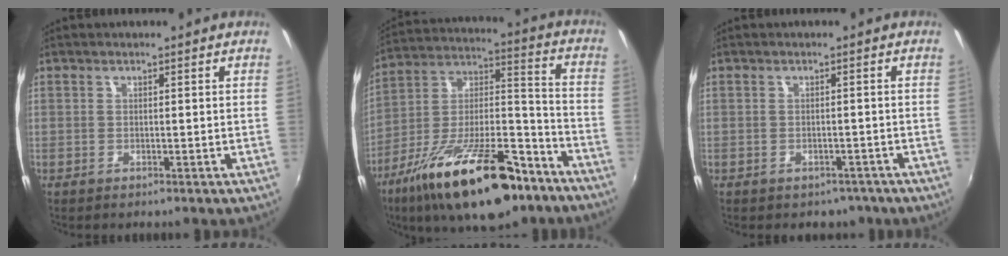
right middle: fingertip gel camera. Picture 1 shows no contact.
{"total": 25.5, "force": [-15.7, 9.4, 17.7], "torque": [-0.306, -0.015, -0.249]}
{"total": 4.0, "force": [-2.8, 2.7, 1.1], "torque": [-0.023, -0.005, -0.030]}